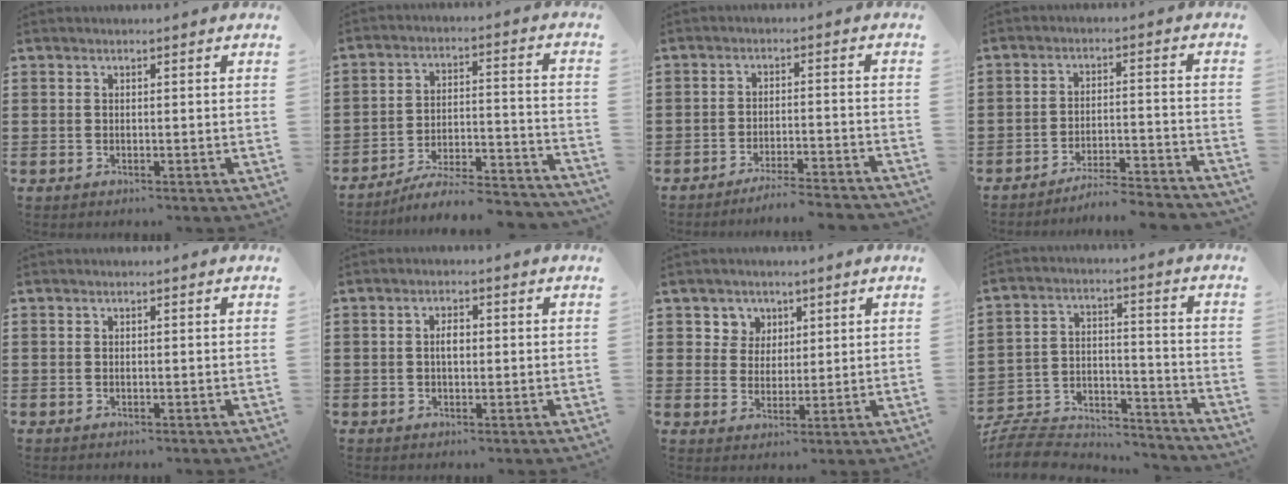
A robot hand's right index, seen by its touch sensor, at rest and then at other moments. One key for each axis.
{"total": 6.5, "fx": -5.8, "fy": 0.8, "fz": 2.8, "tx": -0.048, "ty": -0.004, "tz": -0.115}
{"total": 3.9, "fx": -3.7, "fy": -0.4, "fz": 1.0, "tx": -0.019, "ty": -0.005, "tz": -0.075}
{"total": 5.1, "fx": -4.9, "fy": -0.3, "fz": 1.3, "tx": -0.025, "ty": -0.006, "tz": -0.098}
{"total": 0.0}
{"total": 2.3, "fx": 0.1, "fy": 1.1, "fz": 2.0, "tx": -0.039, "ty": 0.005, "tz": 0.000}
{"total": 4.2, "fx": 2.1, "fy": 3.7, "fz": 0.1, "tx": -0.016, "ty": 0.009, "tz": 0.036}
{"total": 8.6, "fx": -8.1, "fy": 2.1, "fz": 1.9, "tx": -0.044, "ty": 0.014, "tz": -0.163}